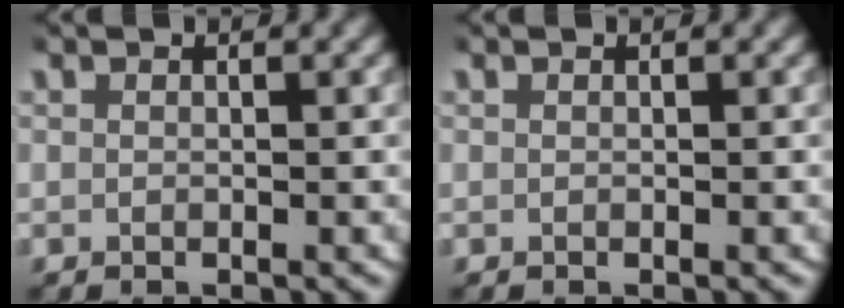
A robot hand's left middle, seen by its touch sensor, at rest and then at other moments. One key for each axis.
{"total": 0.0}